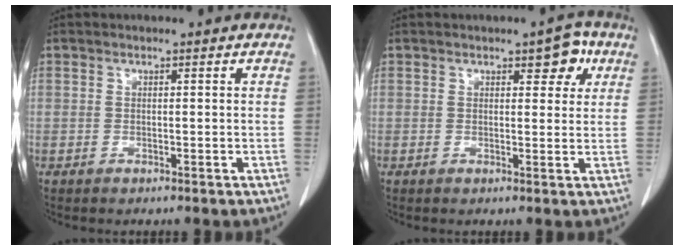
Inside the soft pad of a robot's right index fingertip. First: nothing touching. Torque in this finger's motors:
{"motor_torque": [0.07, 0.09, 0.00, 0.00]}